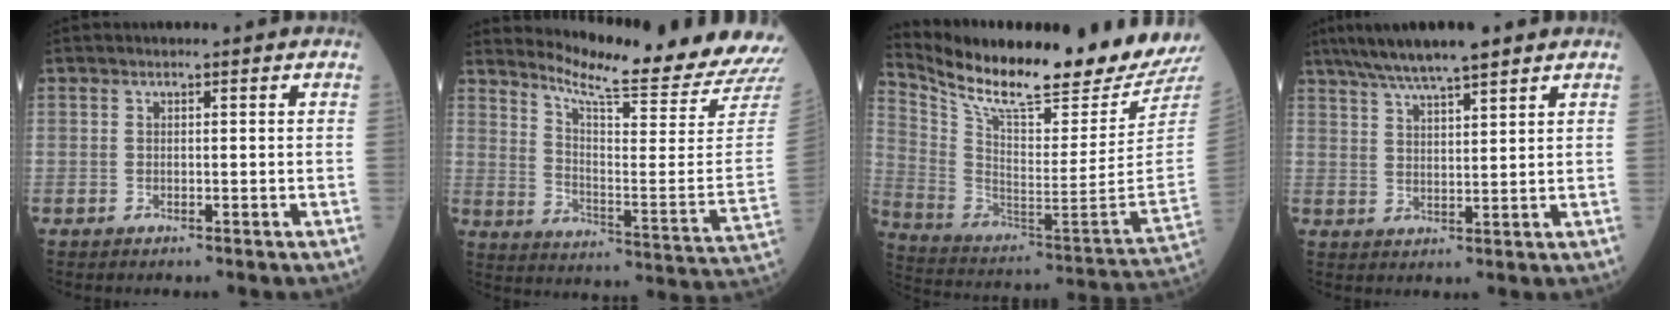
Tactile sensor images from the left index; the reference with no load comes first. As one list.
[{"total": 19.3, "force": [18.5, -2.2, 5.0], "torque": [-0.102, -0.132, 0.242]}, {"total": 24.5, "force": [22.0, 0.8, 10.7], "torque": [-0.208, -0.092, 0.338]}, {"total": 9.7, "force": [7.7, 0.8, 5.8], "torque": [-0.102, 0.029, 0.132]}]